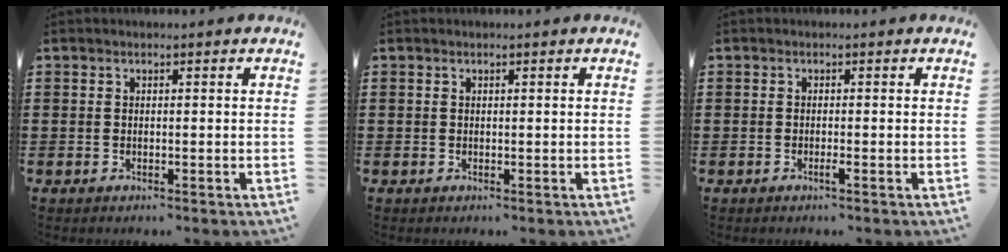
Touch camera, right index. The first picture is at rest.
{"total": 0.0}
{"total": 1.1, "force": [-0.6, 0.0, 0.9], "torque": [-0.024, -0.007, -0.012]}